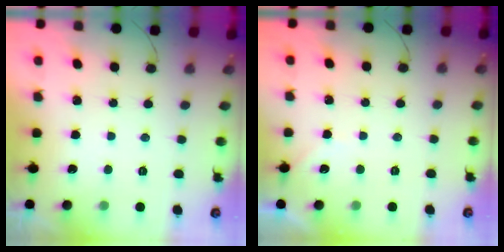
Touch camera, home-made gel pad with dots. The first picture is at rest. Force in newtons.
{"total": 2.5, "press": 2.4, "slide": 0.3}